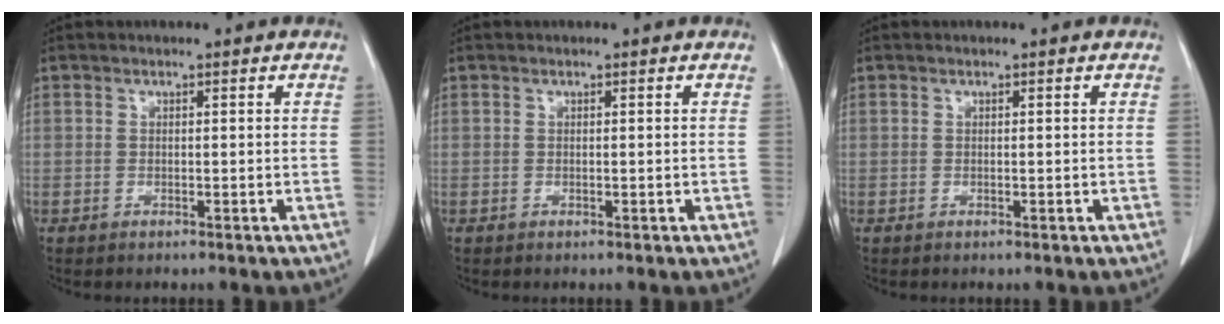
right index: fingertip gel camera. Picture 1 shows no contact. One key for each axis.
{"total": 0.0}
{"total": 0.0}